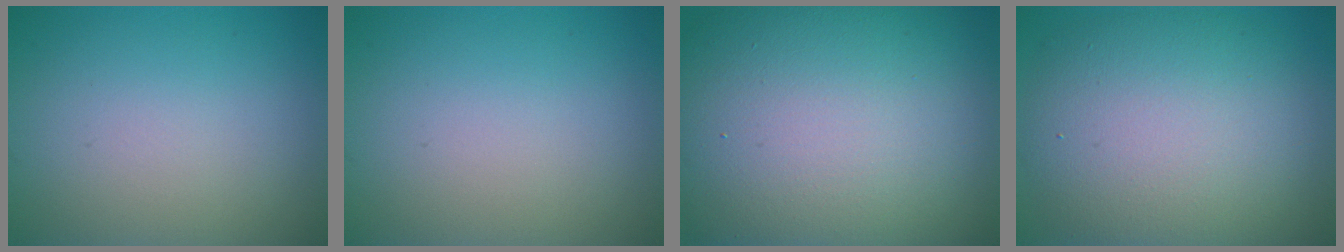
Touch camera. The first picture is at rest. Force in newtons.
{"total": 0.0}
{"total": 19.1, "press": 19.1, "slide": 1.0}
{"total": 11.1, "press": 11.1, "slide": 0.6}